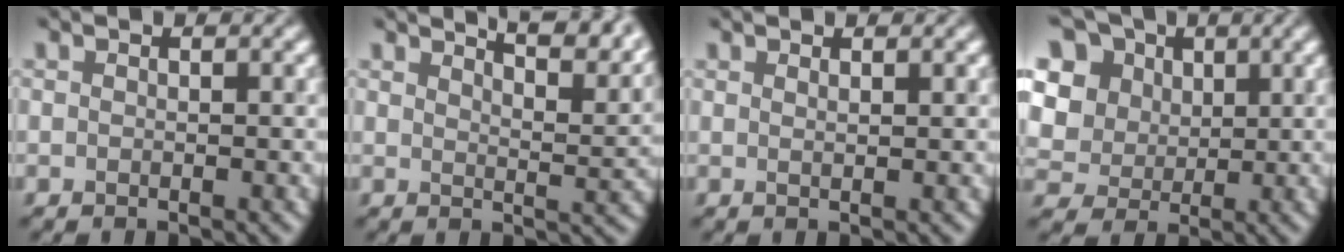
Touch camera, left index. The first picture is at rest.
{"total": 8.0, "force": [6.4, 2.2, 4.3], "torque": [-0.030, 0.024, 0.058]}
{"total": 1.1, "force": [0.8, 0.1, 0.8], "torque": [-0.005, -0.004, 0.009]}
{"total": 11.4, "force": [4.8, 9.0, 5.2], "torque": [-0.134, 0.025, 0.083]}